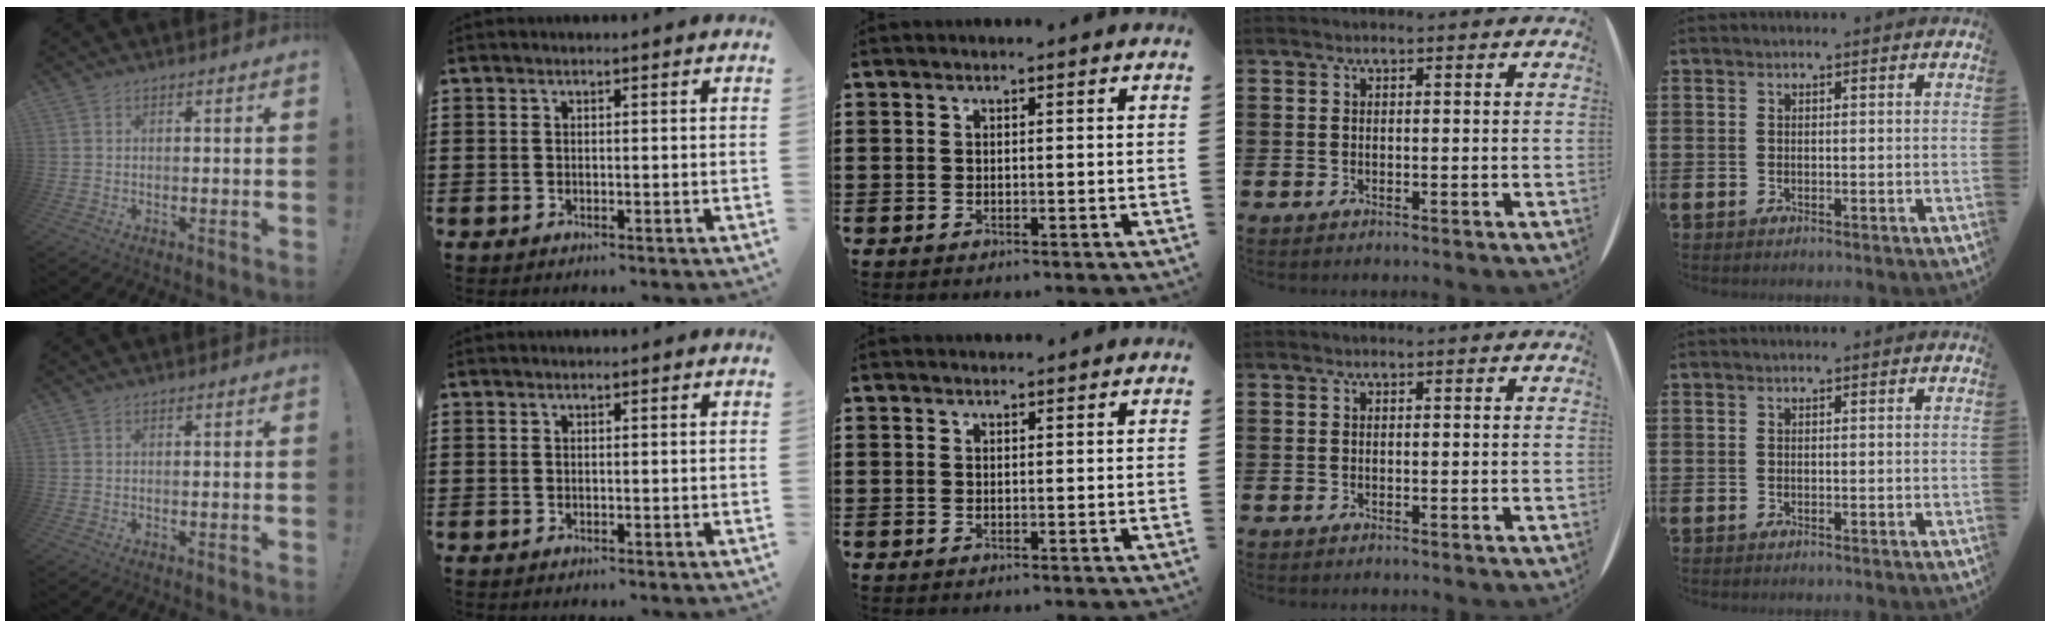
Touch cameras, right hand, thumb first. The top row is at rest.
{}